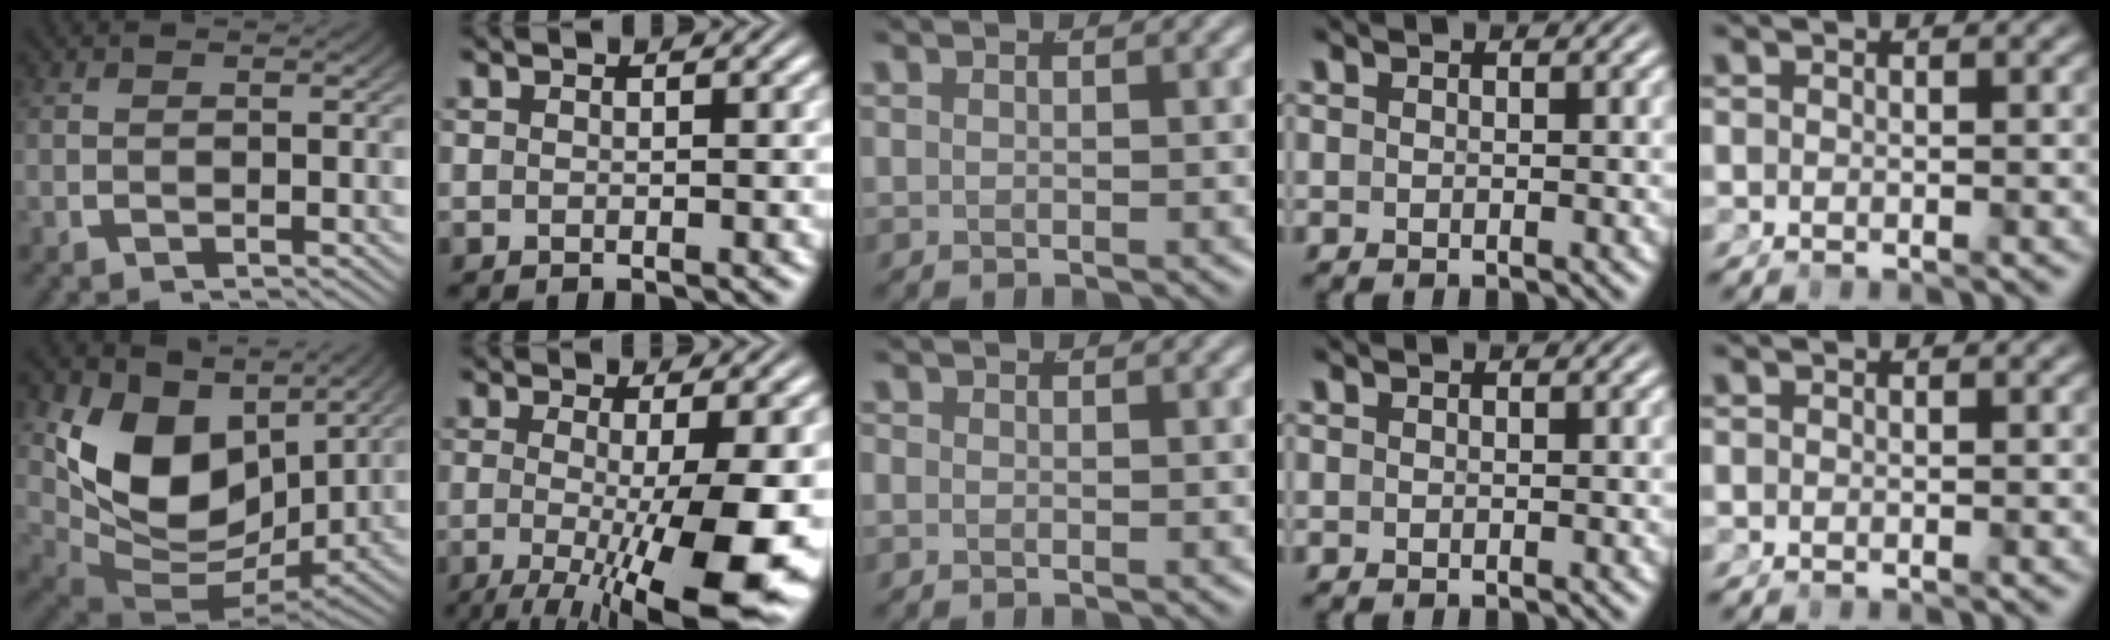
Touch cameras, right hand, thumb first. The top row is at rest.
{"thumb": {"total": 12.8, "force": [0.3, 8.5, 9.5], "torque": [-0.213, -0.057, 0.030]}, "index": {"total": 9.2, "force": [-3.1, 2.6, 8.3], "torque": [-0.137, -0.038, -0.028]}, "middle": {"total": 1.0, "force": [-0.4, 0.9, 0.3], "torque": [-0.012, -0.006, -0.009]}}